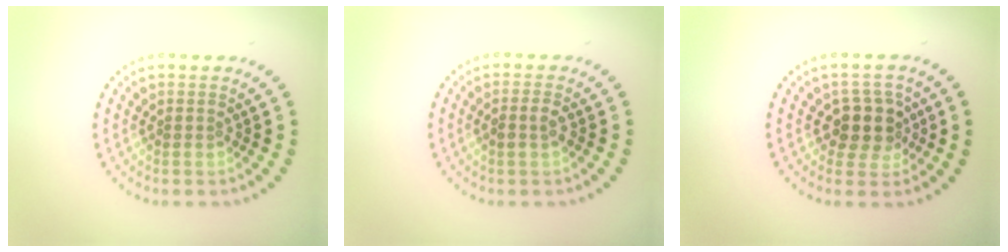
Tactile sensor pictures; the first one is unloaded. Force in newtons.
{"total": 1.4, "press": 1.4, "slide": 0.4}
{"total": 3.1, "press": 2.7, "slide": 1.5}